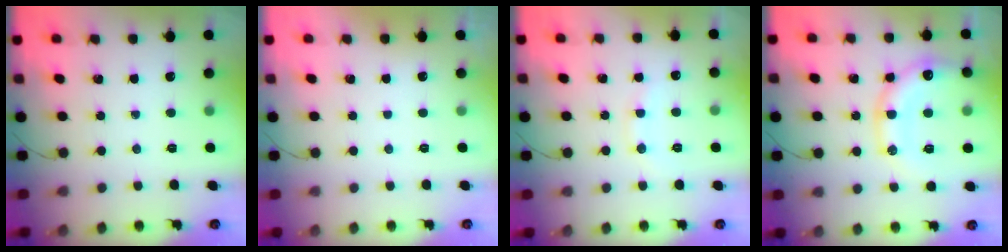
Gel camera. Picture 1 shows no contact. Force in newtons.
{"total": 2.9, "press": 2.9, "slide": 0.1}
{"total": 8.4, "press": 8.2, "slide": 1.7}
{"total": 17.1, "press": 16.8, "slide": 2.8}